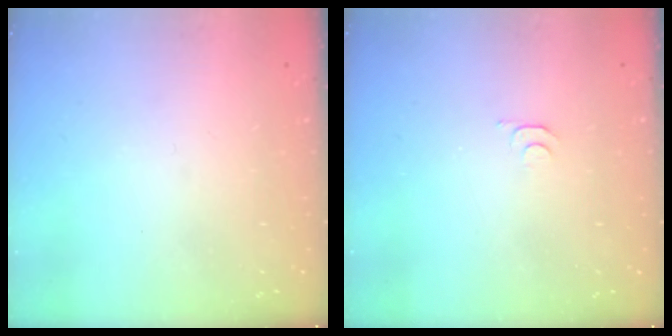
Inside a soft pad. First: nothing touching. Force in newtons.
{"total": 3.9, "press": 3.8, "slide": 0.5}